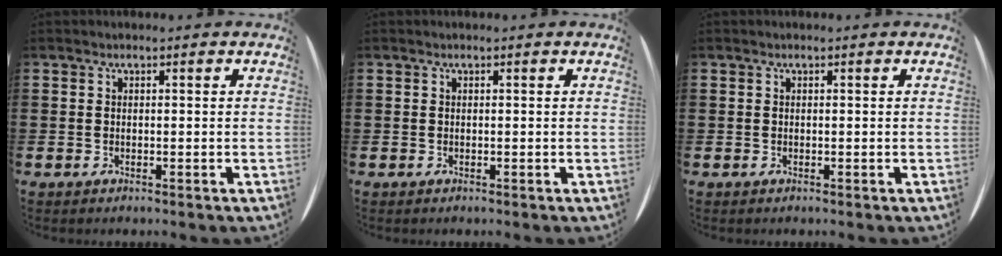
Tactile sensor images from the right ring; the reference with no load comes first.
{"total": 0.0}
{"total": 0.0}